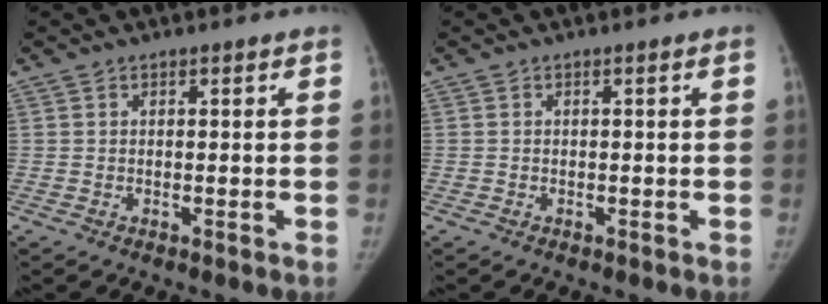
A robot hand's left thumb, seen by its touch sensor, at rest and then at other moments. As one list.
[{"total": 0.0}]